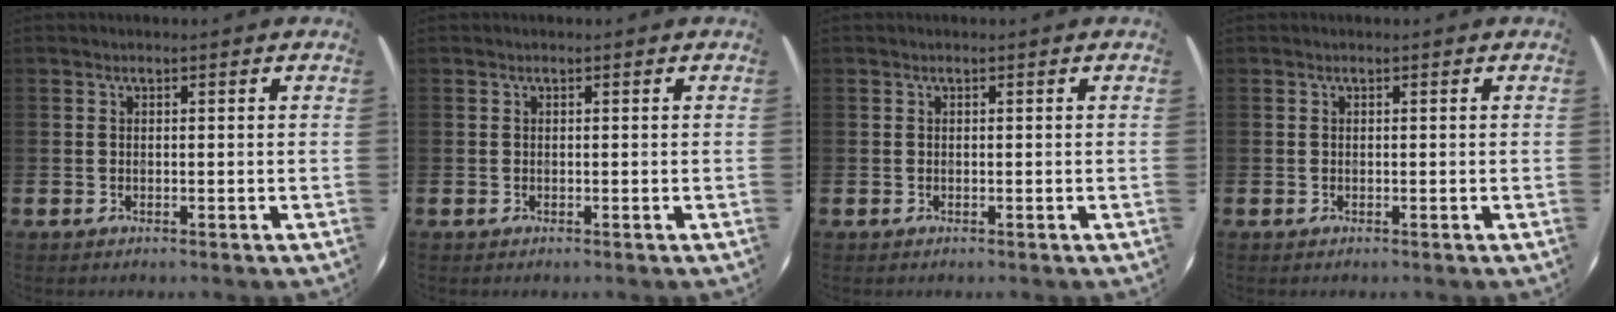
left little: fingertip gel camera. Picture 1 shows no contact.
{"total": 0.0}
{"total": 0.0}
{"total": 0.0}